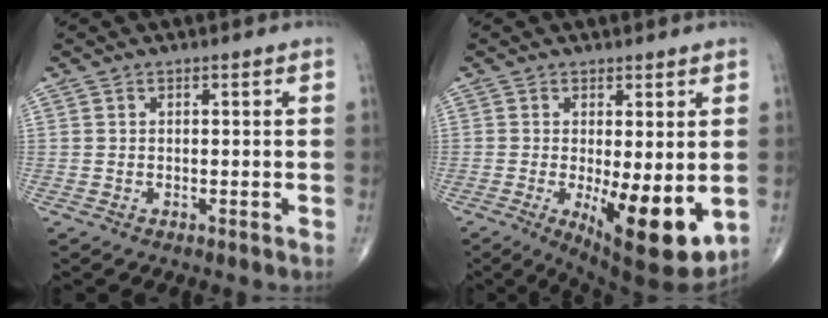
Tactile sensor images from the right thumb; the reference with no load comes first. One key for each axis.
{"total": 12.6, "fx": -2.4, "fy": 4.1, "fz": 11.7, "tx": -0.165, "ty": -0.028, "tz": -0.022}